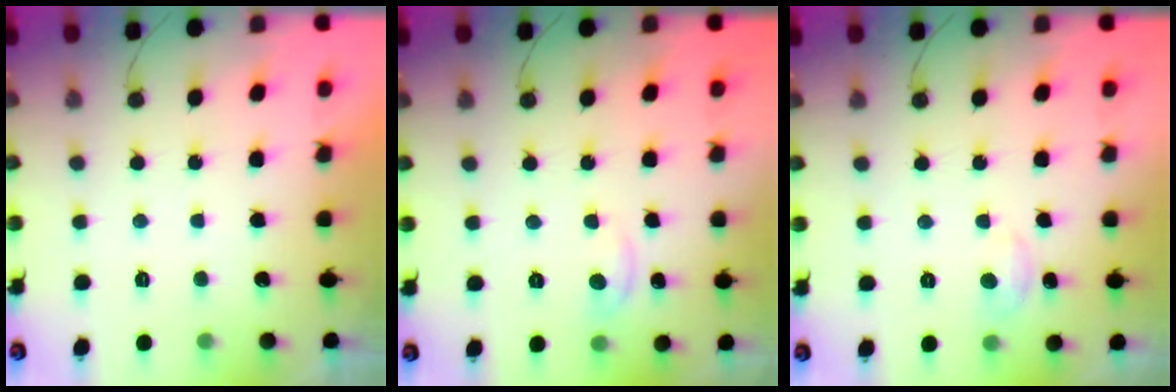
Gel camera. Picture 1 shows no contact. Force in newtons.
{"total": 3.1, "press": 3.1, "slide": 0.2}
{"total": 4.9, "press": 4.9, "slide": 0.6}